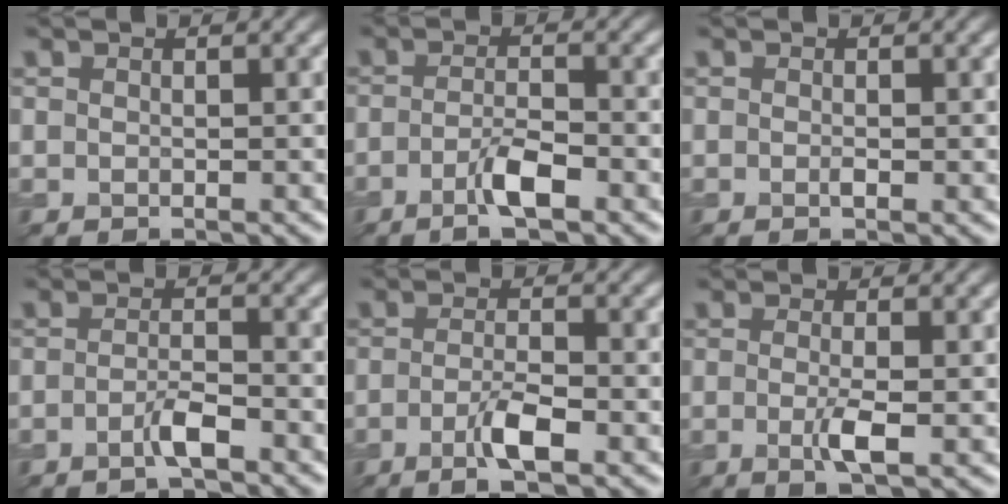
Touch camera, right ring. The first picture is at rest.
{"total": 3.2, "force": [-1.6, 0.6, 2.7], "torque": [-0.051, 0.004, -0.035]}
{"total": 0.7, "force": [-0.2, 0.1, 0.7], "torque": [-0.013, -0.003, -0.004]}
{"total": 2.1, "force": [-1.3, 0.3, 1.6], "torque": [-0.030, 0.006, -0.029]}
{"total": 3.4, "force": [-1.4, 0.8, 3.0], "torque": [-0.059, 0.001, -0.030]}
{"total": 2.8, "force": [-0.5, 0.6, 2.7], "torque": [-0.055, -0.008, -0.010]}